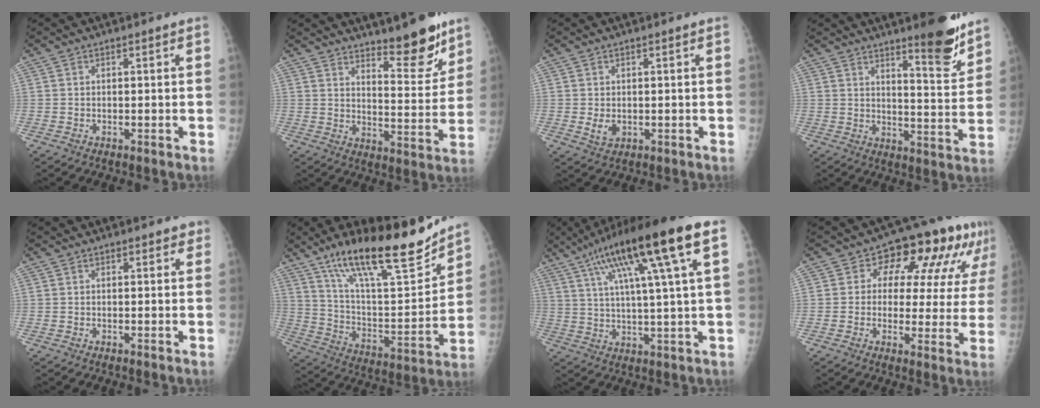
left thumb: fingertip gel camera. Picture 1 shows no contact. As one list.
[{"total": 11.5, "force": [8.8, 3.1, 6.6], "torque": [-0.063, -0.074, 0.138]}, {"total": 2.6, "force": [-0.1, 1.9, 1.7], "torque": [-0.025, -0.005, 0.005]}, {"total": 10.6, "force": [7.9, 1.8, 6.8], "torque": [-0.074, -0.067, 0.119]}, {"total": 1.3, "force": [0.9, 0.9, 0.5], "torque": [0.011, -0.002, 0.005]}, {"total": 24.0, "force": [17.3, 6.4, 15.4], "torque": [-0.223, -0.073, 0.295]}, {"total": 18.7, "force": [8.5, 1.8, 16.5], "torque": [-0.276, 0.007, 0.137]}, {"total": 15.1, "force": [6.8, 8.7, 10.3], "torque": [-0.084, 0.000, 0.082]}]